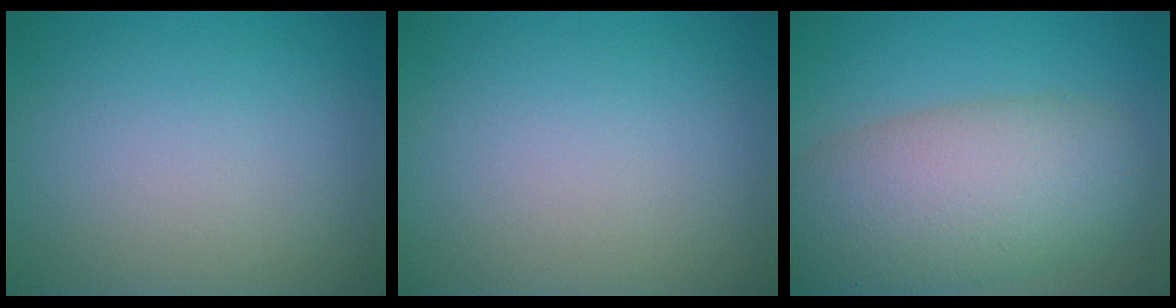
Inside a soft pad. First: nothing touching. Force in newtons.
{"total": 0.0}
{"total": 9.4, "press": 9.4, "slide": 0.6}